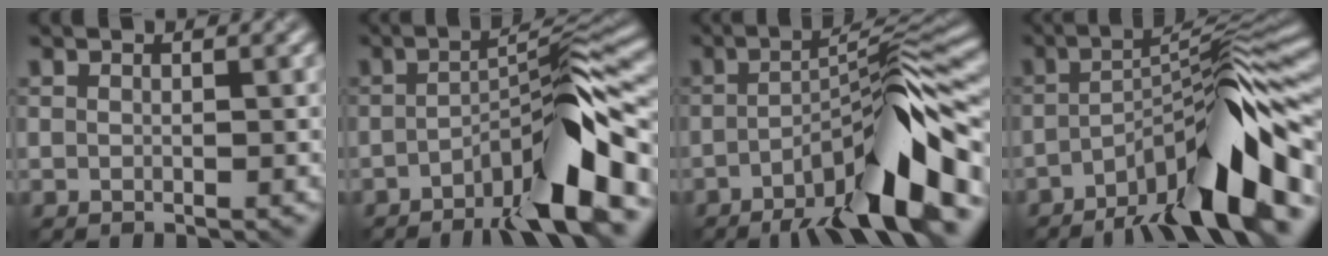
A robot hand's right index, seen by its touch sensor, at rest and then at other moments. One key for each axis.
{"total": 8.9, "fx": -4.7, "fy": 1.3, "fz": 7.5, "tx": -0.106, "ty": 0.019, "tz": -0.085}
{"total": 11.6, "fx": -5.8, "fy": 2.0, "fz": 9.9, "tx": -0.137, "ty": 0.020, "tz": -0.105}
{"total": 11.9, "fx": -6.4, "fy": 2.0, "fz": 9.9, "tx": -0.133, "ty": 0.025, "tz": -0.115}